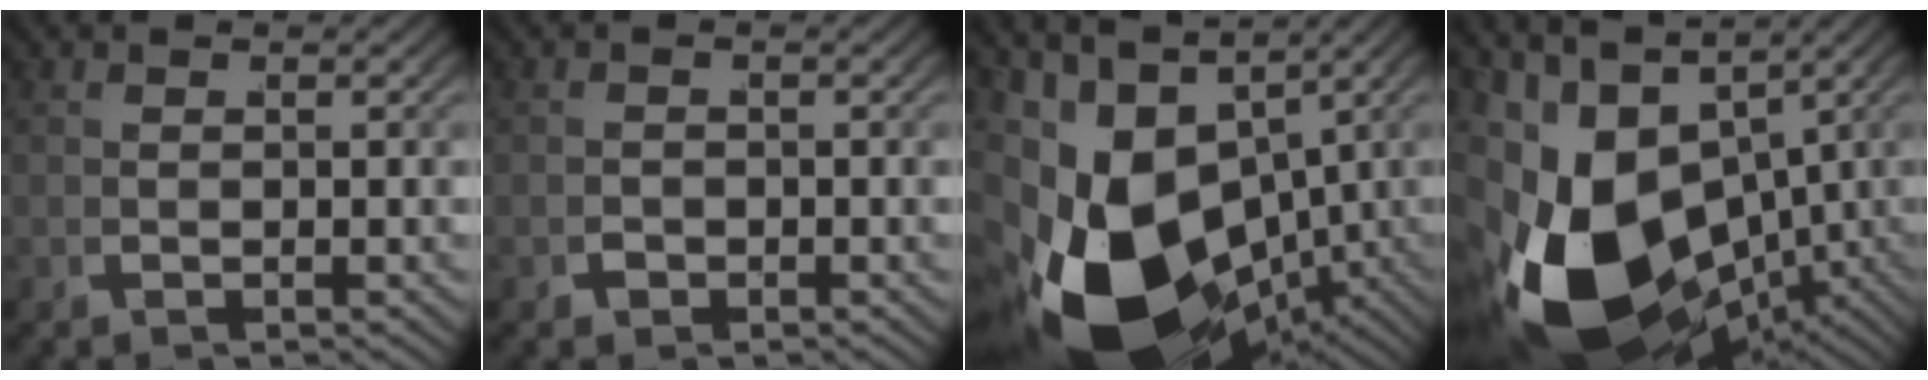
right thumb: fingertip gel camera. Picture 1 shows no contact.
{"total": 0.6, "force": [-0.5, 0.3, 0.0], "torque": [0.001, -0.001, -0.011]}
{"total": 17.5, "force": [-4.7, 11.2, 12.6], "torque": [-0.241, -0.059, -0.043]}
{"total": 17.8, "force": [-4.3, 11.2, 13.1], "torque": [-0.251, -0.057, -0.040]}